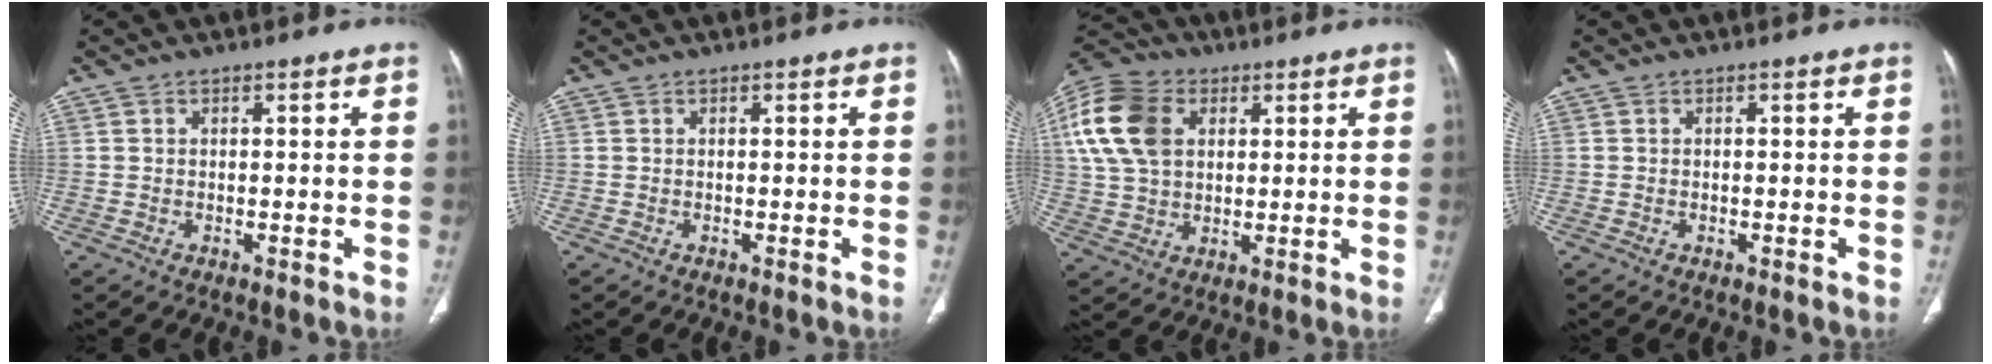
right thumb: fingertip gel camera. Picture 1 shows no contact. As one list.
[{"total": 0.0}, {"total": 16.4, "force": [4.3, 11.9, 10.4], "torque": [-0.216, 0.012, 0.081]}, {"total": 0.0}]